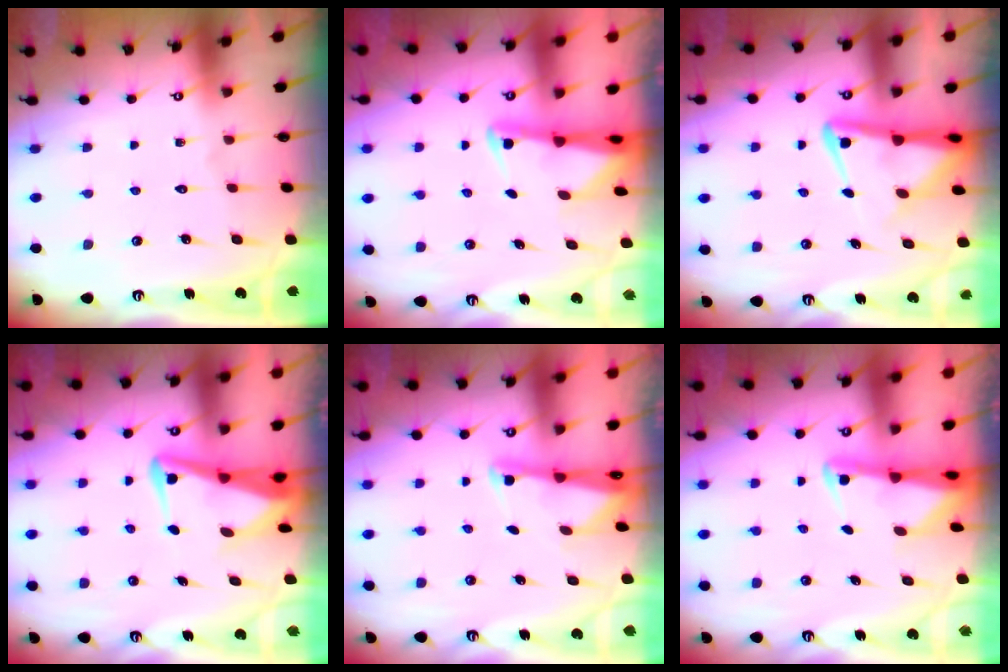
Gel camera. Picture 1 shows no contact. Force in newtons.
{"total": 2.4, "press": 2.3, "slide": 0.5}
{"total": 6.7, "press": 6.6, "slide": 1.0}
{"total": 5.0, "press": 4.8, "slide": 1.5}
{"total": 1.8, "press": 1.7, "slide": 0.4}
{"total": 2.4, "press": 2.4, "slide": 0.5}